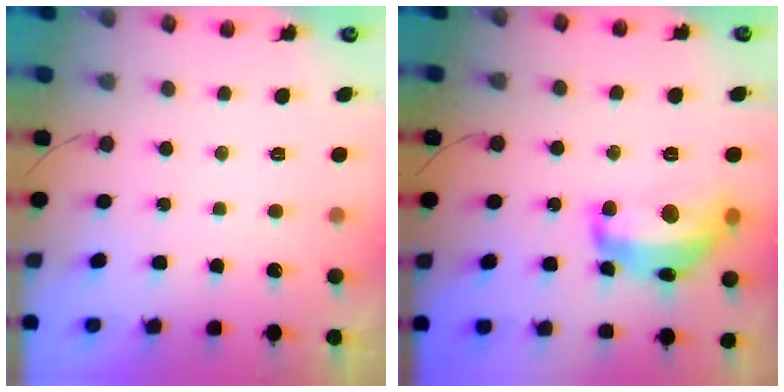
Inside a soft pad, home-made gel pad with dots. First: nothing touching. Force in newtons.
{"total": 15.0, "press": 15.0, "slide": 1.1}